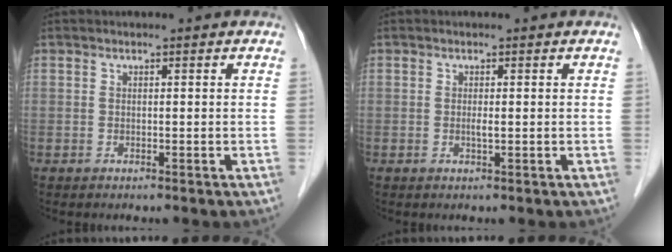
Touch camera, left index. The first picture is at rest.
{"total": 0.7, "force": [0.2, 0.0, 0.7], "torque": [-0.017, -0.001, 0.002]}